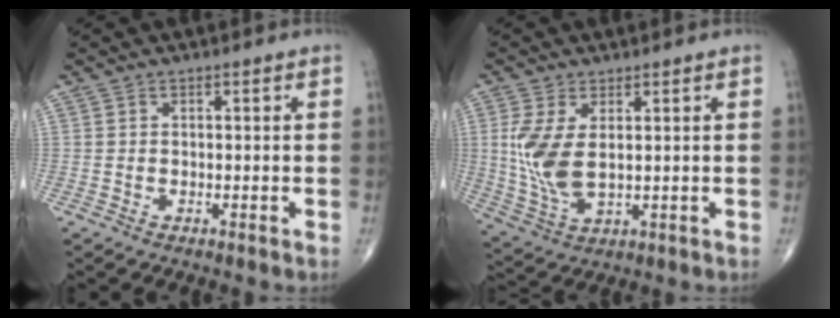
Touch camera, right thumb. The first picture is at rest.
{"total": 9.2, "force": [1.4, 4.6, 7.9], "torque": [-0.177, -0.012, 0.042]}